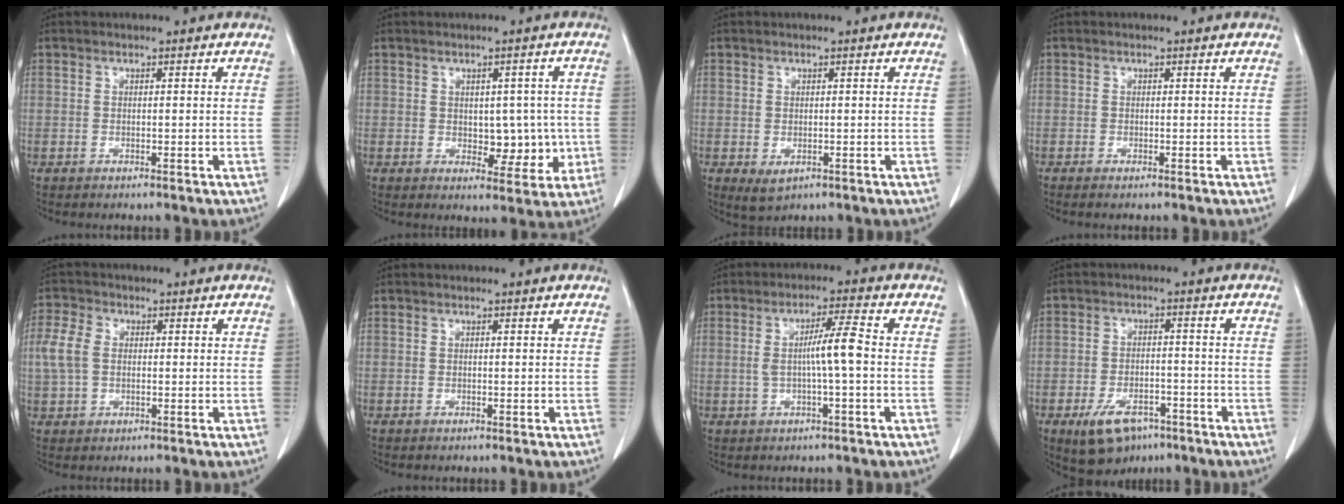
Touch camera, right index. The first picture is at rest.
{"total": 5.9, "force": [-0.4, 3.7, 4.6], "torque": [-0.042, 0.009, 0.005]}
{"total": 2.3, "force": [-0.6, 1.5, 1.6], "torque": [-0.027, -0.004, 0.006]}
{"total": 0.5, "force": [-0.4, -0.1, 0.3], "torque": [-0.009, -0.001, -0.007]}
{"total": 5.3, "force": [0.4, 3.6, 3.9], "torque": [-0.113, 0.016, 0.005]}
{"total": 0.0}
{"total": 5.6, "force": [-0.2, -0.1, 5.6], "torque": [-0.099, 0.009, -0.003]}
{"total": 8.4, "force": [-5.2, 4.6, 4.9], "torque": [-0.085, -0.002, -0.074]}